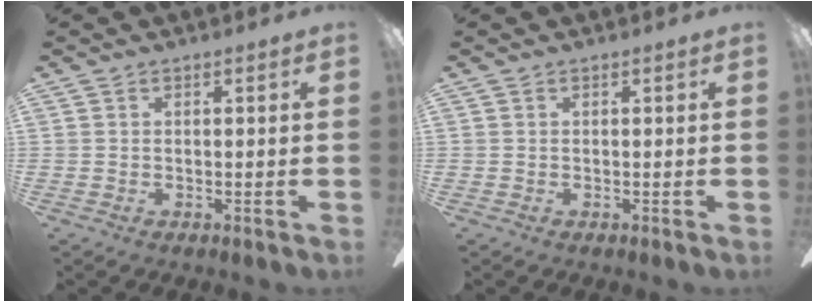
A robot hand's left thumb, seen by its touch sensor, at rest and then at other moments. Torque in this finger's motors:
{"motor_torque": [0.00, 0.00, 0.00, 0.00, 0.00]}